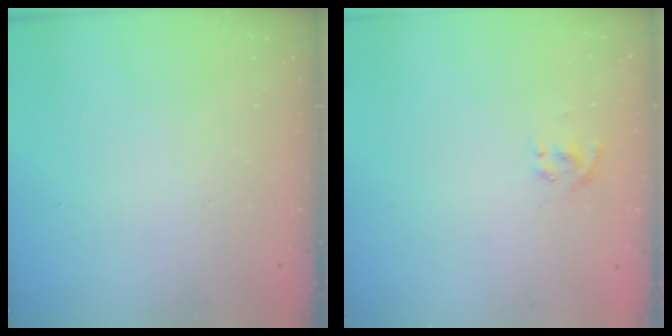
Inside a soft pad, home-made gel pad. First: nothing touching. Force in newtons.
{"total": 2.0, "press": 1.7, "slide": 0.9}